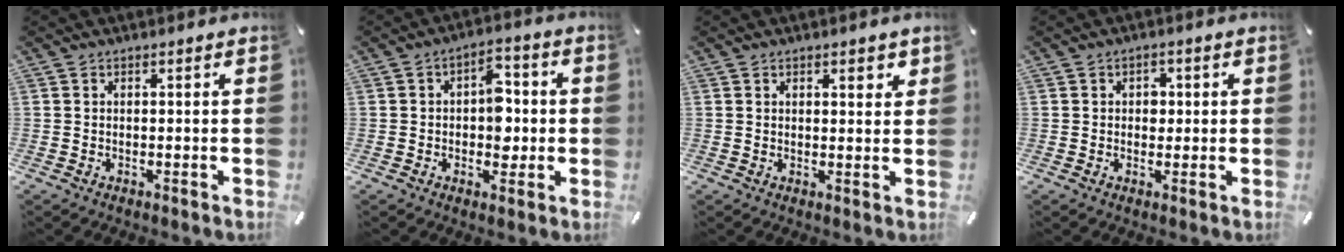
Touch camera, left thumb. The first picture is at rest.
{"total": 7.9, "force": [-0.3, 5.5, 5.7], "torque": [-0.057, 0.000, -0.012]}
{"total": 2.4, "force": [1.6, 1.3, 1.3], "torque": [-0.012, -0.002, 0.025]}
{"total": 2.8, "force": [0.1, 2.3, 1.6], "torque": [-0.009, -0.002, -0.007]}